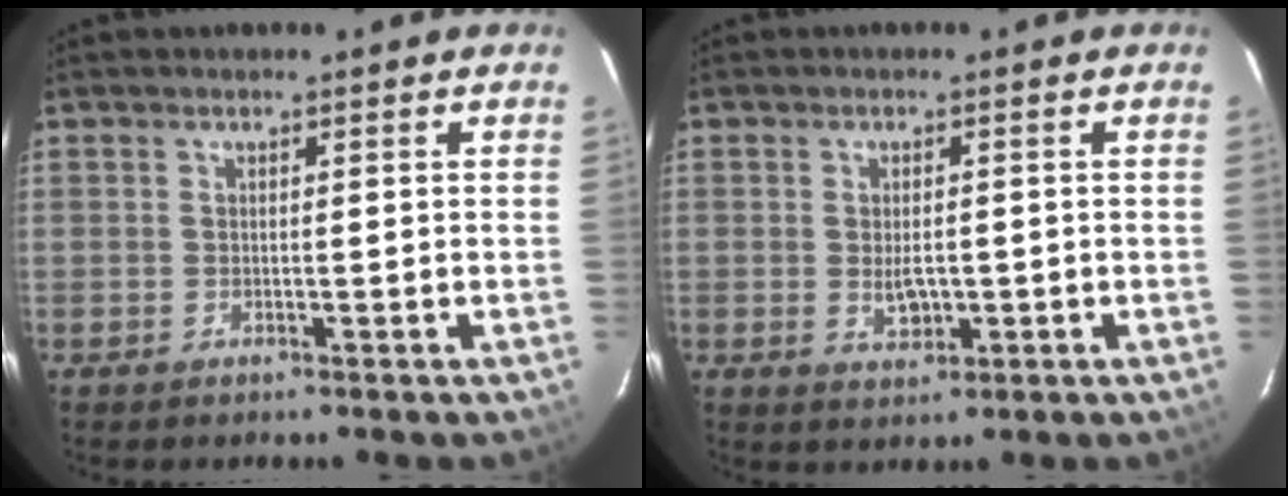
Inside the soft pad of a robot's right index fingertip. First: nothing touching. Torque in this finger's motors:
{"motor_torque": [-0.02, 0.02, 0.04, 0.05]}